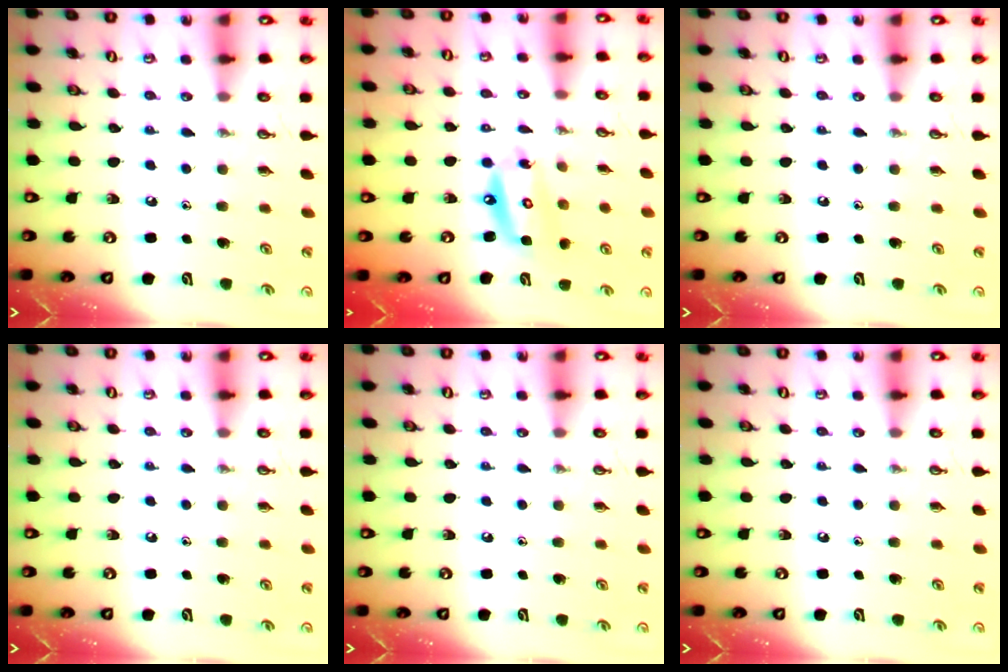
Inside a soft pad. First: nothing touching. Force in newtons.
{"total": 12.2, "press": 12.1, "slide": 1.6}
{"total": 0.0}
{"total": 0.0}
{"total": 0.0}
{"total": 0.0}